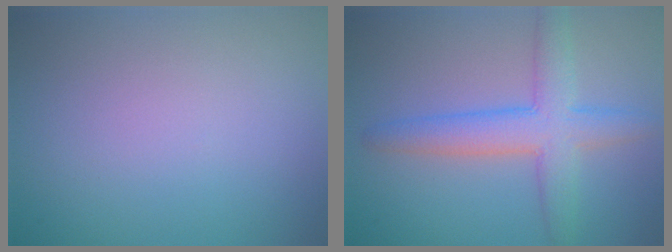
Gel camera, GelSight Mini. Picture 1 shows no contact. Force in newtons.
{"total": 5.0, "press": 5.0, "slide": 0.2}